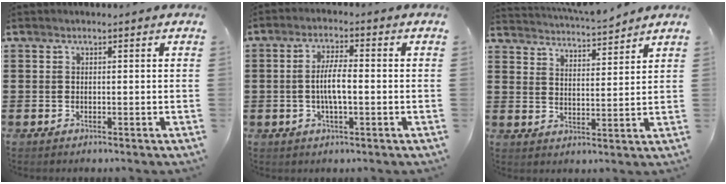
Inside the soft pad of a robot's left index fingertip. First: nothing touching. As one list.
[{"total": 5.5, "force": [-0.7, 1.3, 5.3], "torque": [-0.106, 0.000, -0.019]}, {"total": 4.1, "force": [4.1, -0.1, 0.3], "torque": [-0.025, -0.026, 0.070]}]